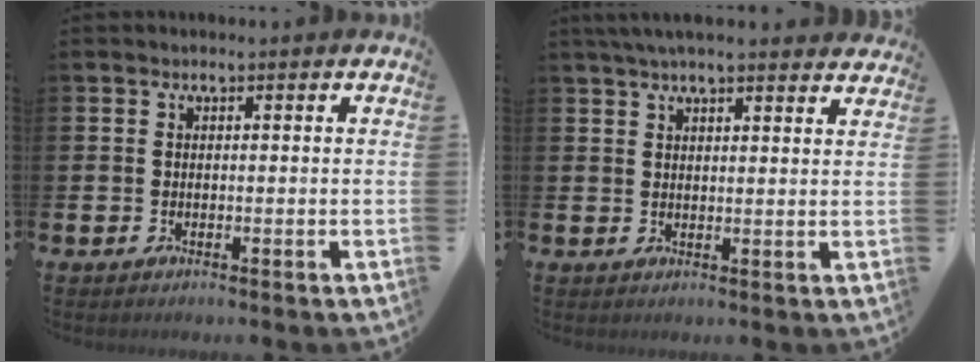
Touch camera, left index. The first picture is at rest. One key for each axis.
{"total": 4.4, "fx": 4.0, "fy": 0.4, "fz": 1.6, "tx": -0.037, "ty": -0.010, "tz": 0.073}